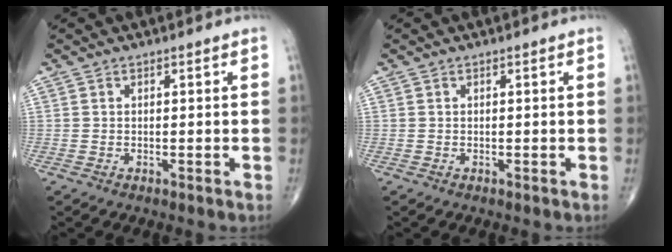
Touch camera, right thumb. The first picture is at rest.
{"total": 0.0}